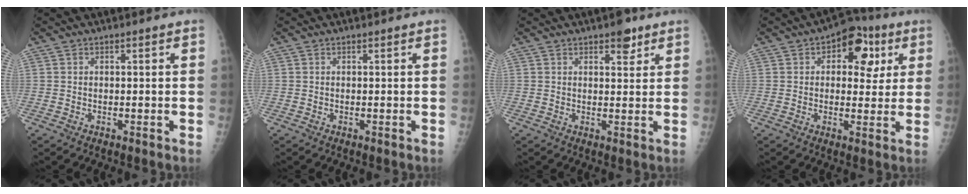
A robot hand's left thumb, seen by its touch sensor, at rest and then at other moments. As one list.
[{"total": 0.0}, {"total": 3.7, "force": [2.4, 1.8, 2.2], "torque": [-0.012, -0.011, 0.031]}, {"total": 10.3, "force": [3.5, 6.5, 7.2], "torque": [-0.040, 0.005, 0.038]}]